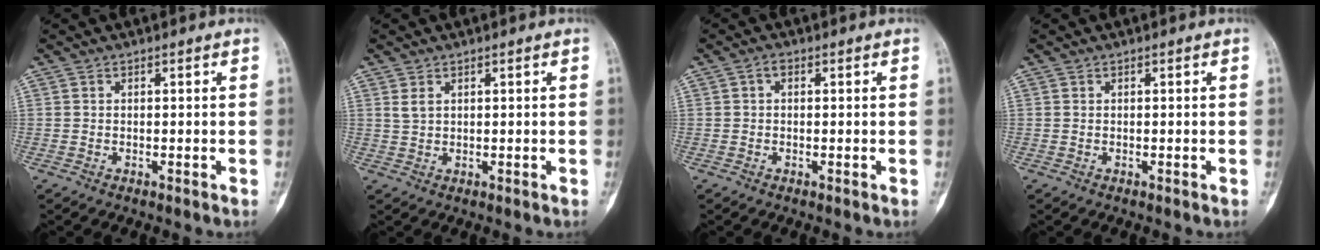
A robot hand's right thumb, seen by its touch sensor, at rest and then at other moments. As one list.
[{"total": 1.9, "force": [1.0, 1.2, 1.2], "torque": [-0.024, 0.001, 0.028]}, {"total": 1.4, "force": [0.3, 1.0, 0.9], "torque": [-0.008, 0.008, 0.002]}, {"total": 0.0}]